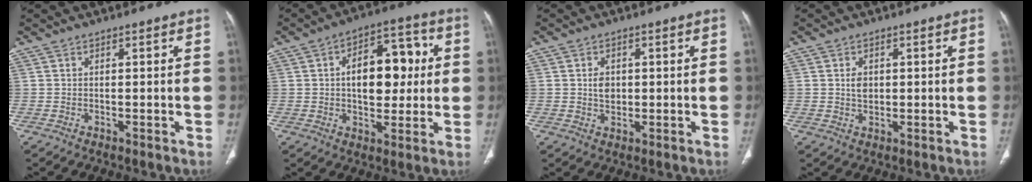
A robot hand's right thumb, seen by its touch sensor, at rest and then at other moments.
{"total": 14.2, "force": [1.6, 8.5, 11.3], "torque": [-0.124, 0.022, 0.021]}
{"total": 3.3, "force": [0.3, 2.5, 2.1], "torque": [-0.024, -0.001, 0.007]}
{"total": 2.7, "force": [0.5, 2.0, 1.8], "torque": [-0.022, -0.002, 0.010]}